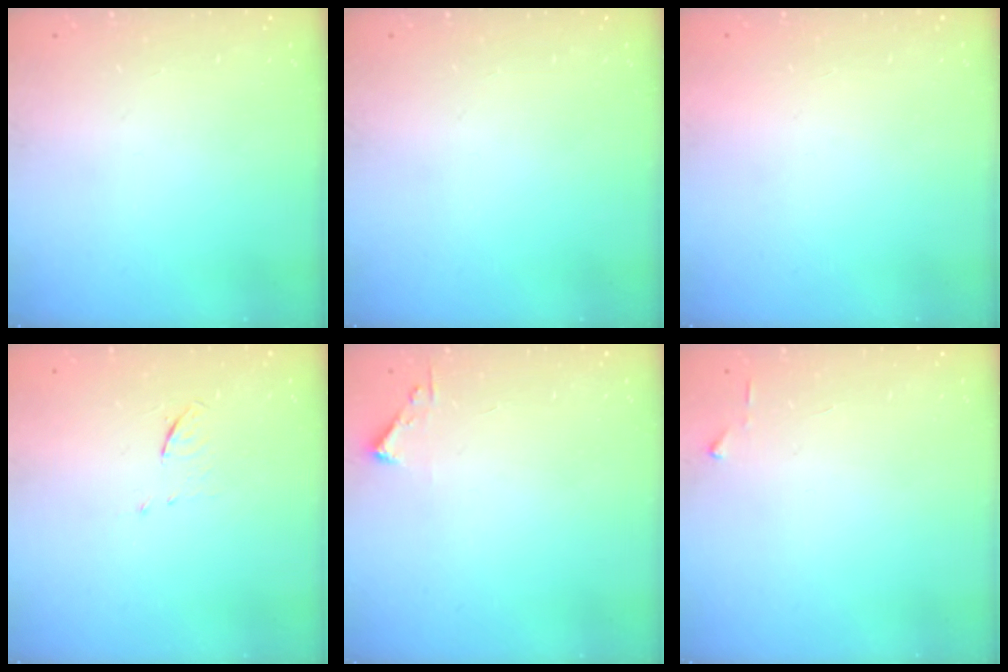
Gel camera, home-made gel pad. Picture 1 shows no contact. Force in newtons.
{"total": 0.0}
{"total": 1.5, "press": 1.5, "slide": 0.1}
{"total": 3.9, "press": 3.6, "slide": 1.4}
{"total": 2.4, "press": 2.4, "slide": 0.3}
{"total": 3.0, "press": 2.9, "slide": 0.4}